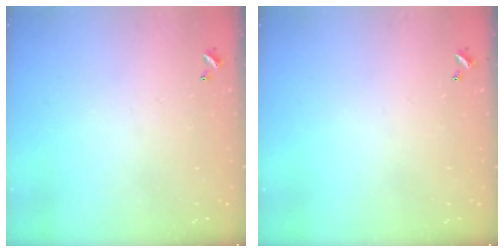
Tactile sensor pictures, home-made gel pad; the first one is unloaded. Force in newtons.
{"total": 0.0}